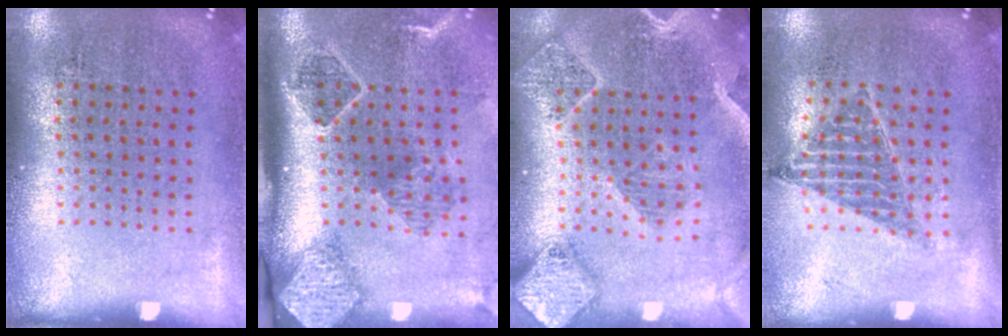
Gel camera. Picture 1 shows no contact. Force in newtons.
{"total": 2.7, "press": 1.9, "slide": 2.0}
{"total": 2.5, "press": 2.3, "slide": 1.1}
{"total": 0.9, "press": 0.9, "slide": 0.1}